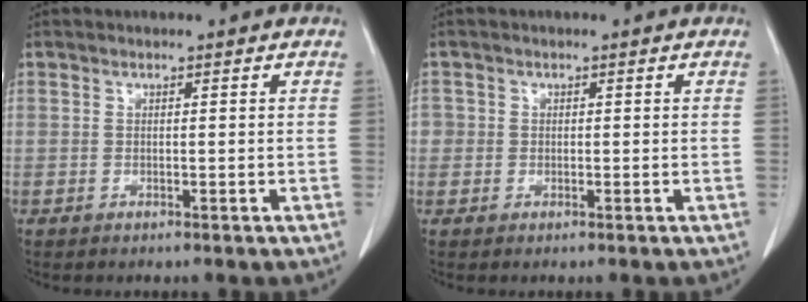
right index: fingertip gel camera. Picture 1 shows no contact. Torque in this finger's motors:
{"motor_torque": [0.09, -0.01, 0.04, 0.02]}